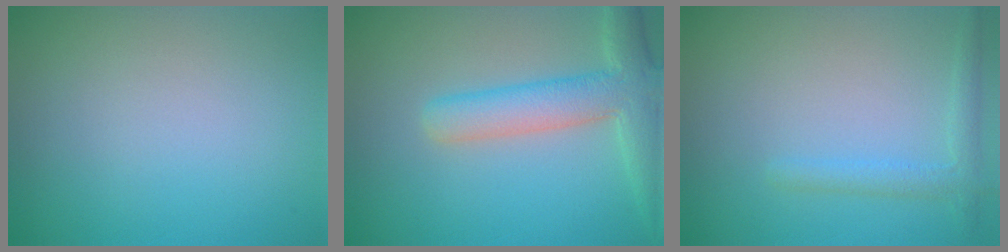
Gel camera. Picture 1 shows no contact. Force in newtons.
{"total": 5.5, "press": 5.5, "slide": 0.3}
{"total": 1.9, "press": 1.8, "slide": 0.2}